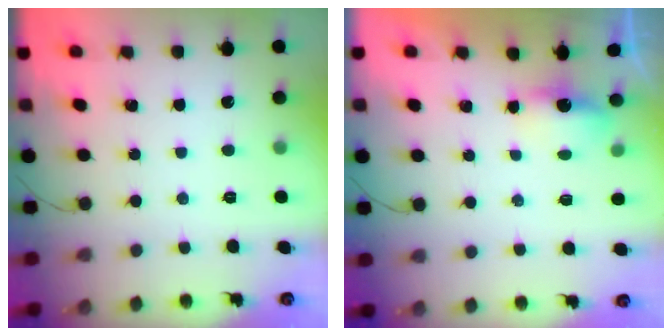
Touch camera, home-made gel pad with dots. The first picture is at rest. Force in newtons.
{"total": 6.4, "press": 4.0, "slide": 5.0}